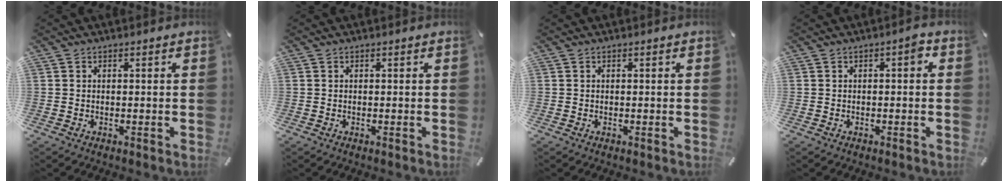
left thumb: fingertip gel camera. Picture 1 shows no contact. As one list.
[{"total": 0.0}, {"total": 0.0}, {"total": 2.7, "force": [-0.1, 1.1, 2.5], "torque": [-0.040, 0.010, -0.008]}]